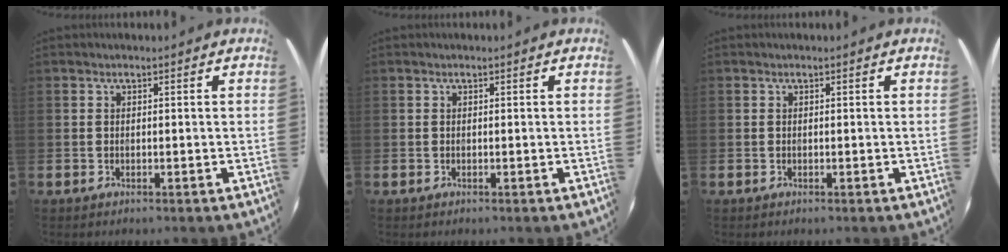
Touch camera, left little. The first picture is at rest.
{"total": 0.0}
{"total": 0.0}